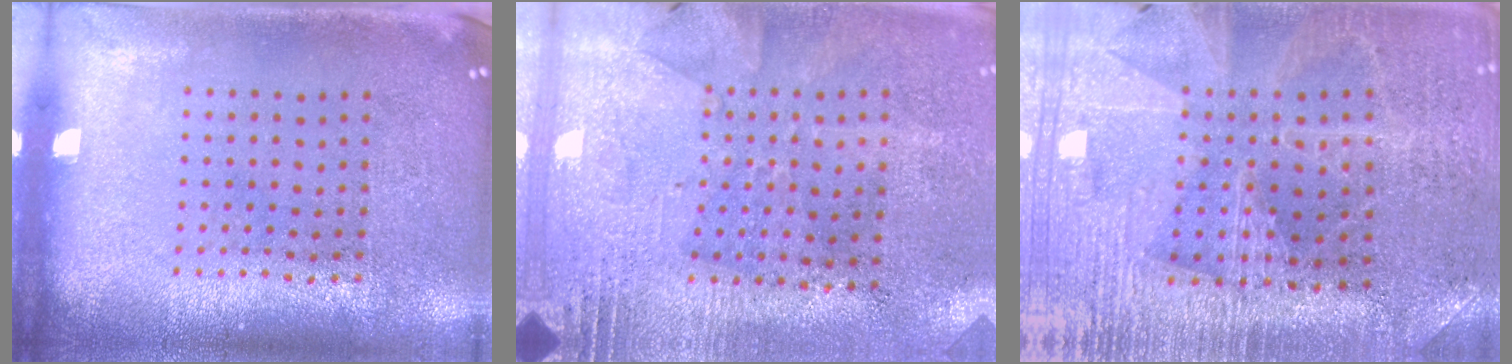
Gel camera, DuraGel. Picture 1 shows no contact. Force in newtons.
{"total": 2.7, "press": 2.3, "slide": 1.5}
{"total": 2.9, "press": 2.9, "slide": 0.6}